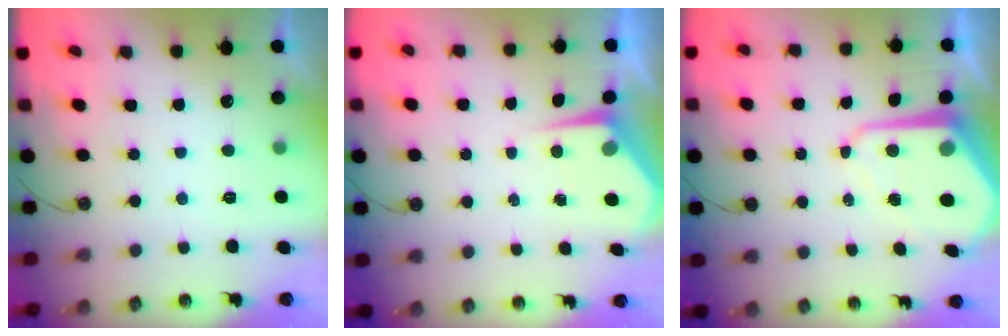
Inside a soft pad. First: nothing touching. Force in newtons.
{"total": 5.4, "press": 5.3, "slide": 0.6}
{"total": 10.2, "press": 10.2, "slide": 1.0}